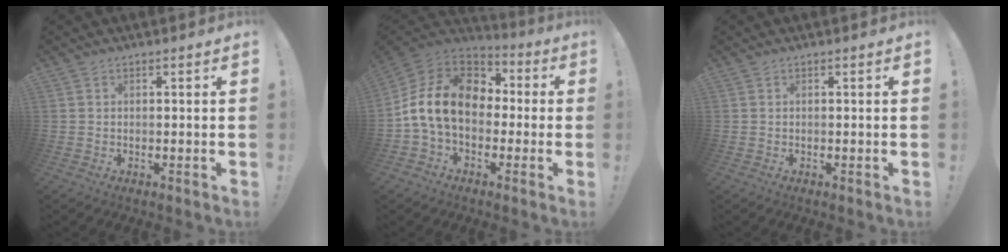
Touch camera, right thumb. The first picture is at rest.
{"total": 17.6, "force": [0.9, 12.2, 12.6], "torque": [-0.223, 0.024, 0.025]}
{"total": 0.0}